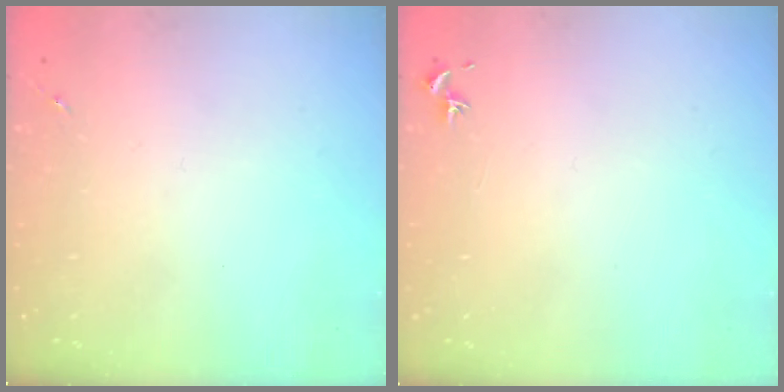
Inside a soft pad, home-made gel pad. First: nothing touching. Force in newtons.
{"total": 0.8, "press": 0.7, "slide": 0.3}